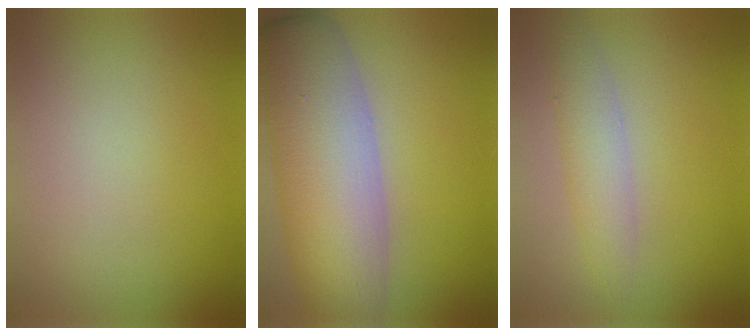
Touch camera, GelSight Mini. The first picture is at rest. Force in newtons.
{"total": 12.3, "press": 12.2, "slide": 0.9}
{"total": 2.9, "press": 2.9, "slide": 0.1}